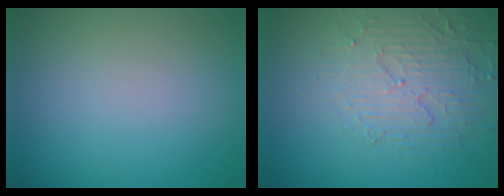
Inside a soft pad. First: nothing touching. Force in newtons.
{"total": 3.9, "press": 3.7, "slide": 1.1}